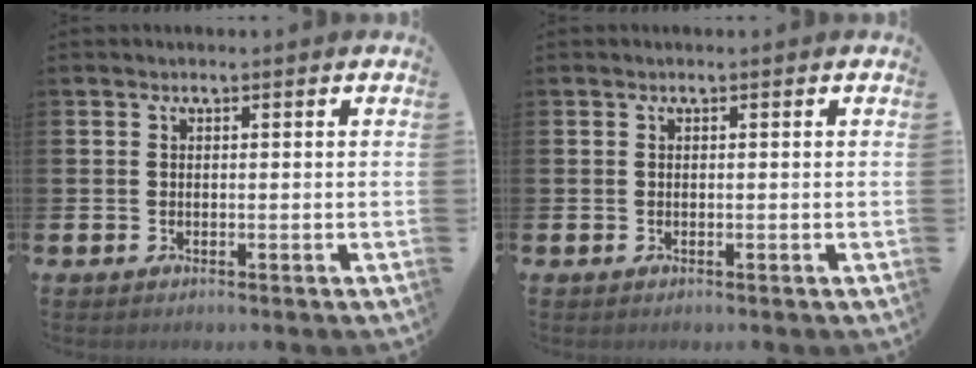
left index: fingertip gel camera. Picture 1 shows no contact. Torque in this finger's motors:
{"motor_torque": [0.00, 0.00, 0.00, 0.00]}